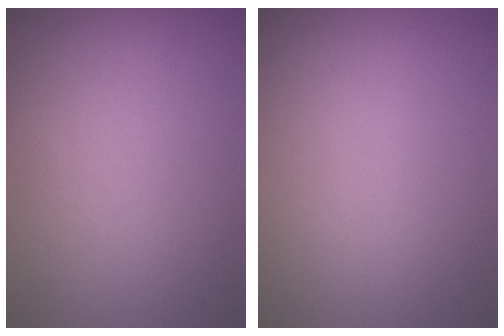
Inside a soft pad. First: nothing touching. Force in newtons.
{"total": 0.0}